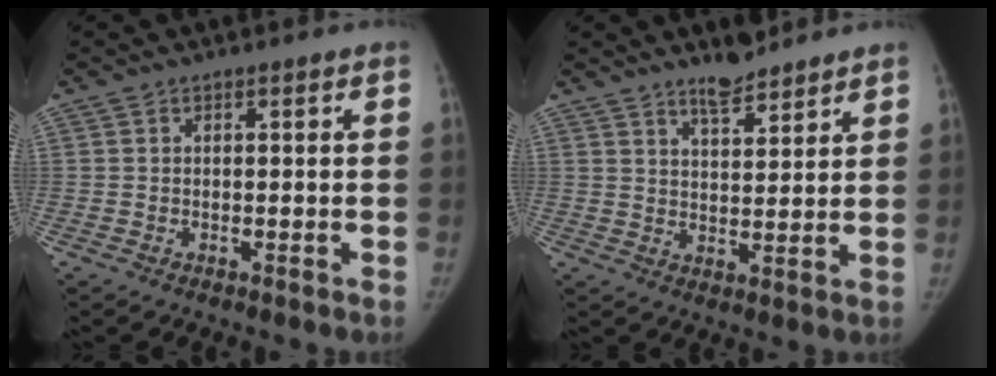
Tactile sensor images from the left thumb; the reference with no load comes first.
{"total": 5.9, "force": [5.0, 1.6, 2.7], "torque": [-0.030, -0.039, 0.084]}